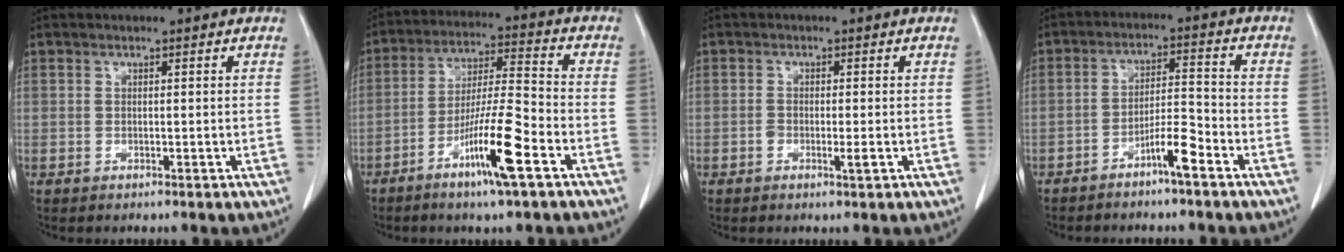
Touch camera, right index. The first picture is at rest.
{"total": 11.7, "force": [-5.7, 0.1, 10.2], "torque": [-0.185, -0.009, -0.105]}
{"total": 2.2, "force": [-0.7, 0.6, 2.0], "torque": [-0.033, -0.001, -0.010]}
{"total": 5.6, "force": [-3.6, 0.4, 4.2], "torque": [-0.073, 0.009, -0.065]}